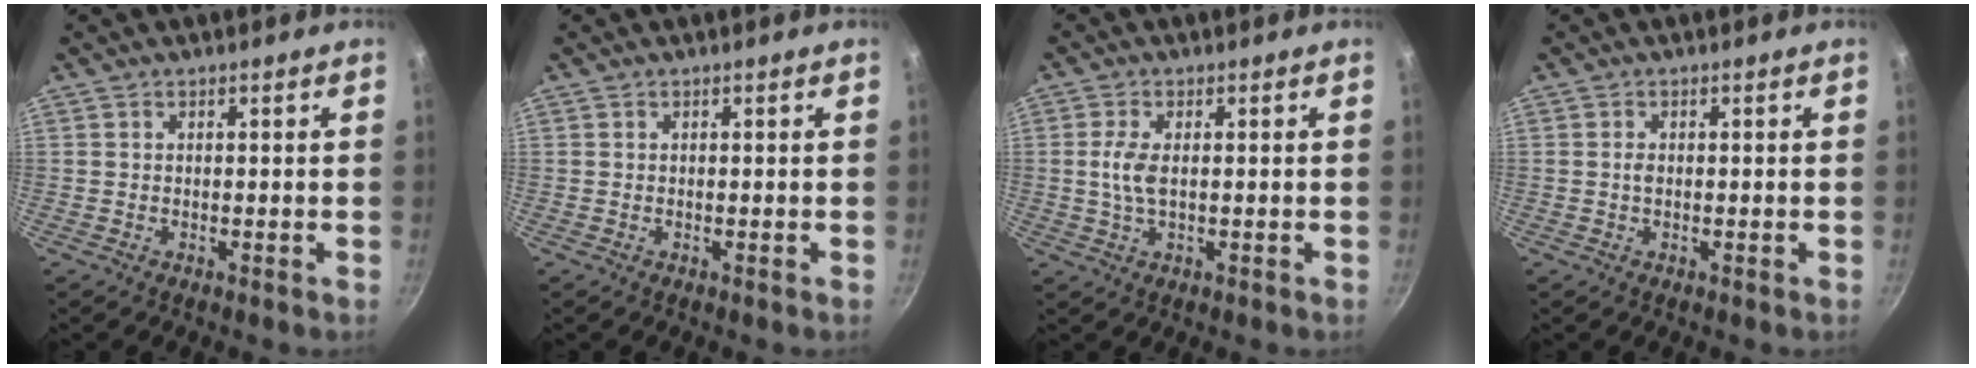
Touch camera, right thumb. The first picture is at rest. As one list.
[{"total": 0.0}, {"total": 4.2, "force": [0.2, 1.8, 3.8], "torque": [-0.087, 0.001, 0.003]}, {"total": 1.0, "force": [-0.1, 0.7, 0.8], "torque": [-0.012, 0.002, -0.001]}]